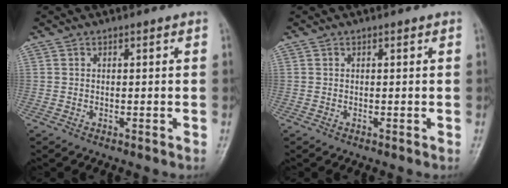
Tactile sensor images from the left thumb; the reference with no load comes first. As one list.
[{"total": 0.0}]